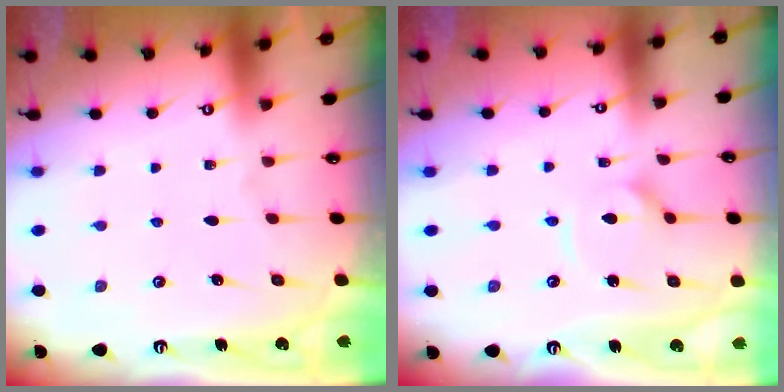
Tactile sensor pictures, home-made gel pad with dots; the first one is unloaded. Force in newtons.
{"total": 5.6, "press": 5.5, "slide": 0.6}